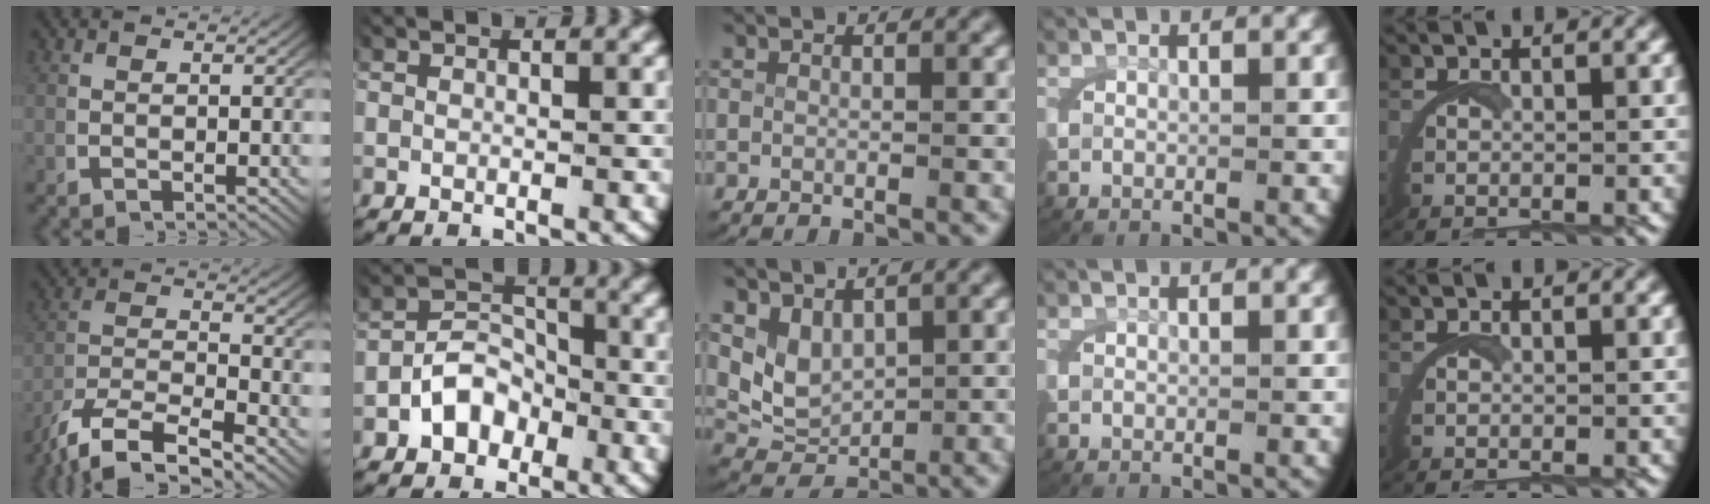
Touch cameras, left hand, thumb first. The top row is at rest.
{"thumb": {"total": 8.7, "force": [-4.5, 5.1, 5.4], "torque": [-0.118, -0.036, -0.061]}, "index": {"total": 4.5, "force": [-1.9, 3.5, 2.0], "torque": [-0.044, -0.005, -0.033]}, "middle": {"total": 6.4, "force": [1.1, 5.6, 3.0], "torque": [-0.076, -0.020, 0.021]}}